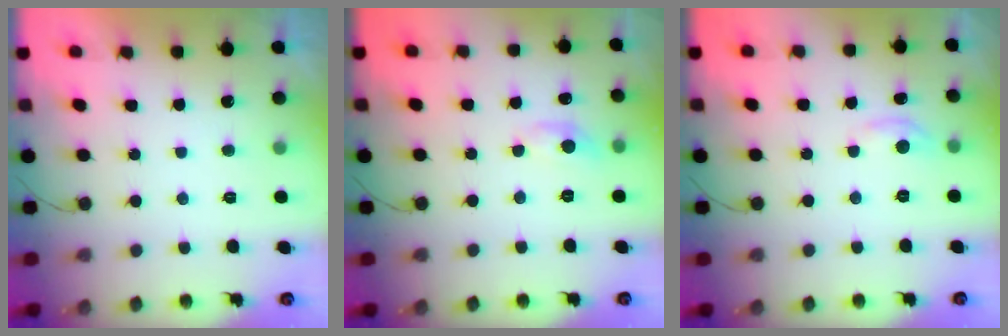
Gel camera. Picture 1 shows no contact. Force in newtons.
{"total": 5.3, "press": 5.2, "slide": 0.6}
{"total": 3.6, "press": 3.5, "slide": 0.5}